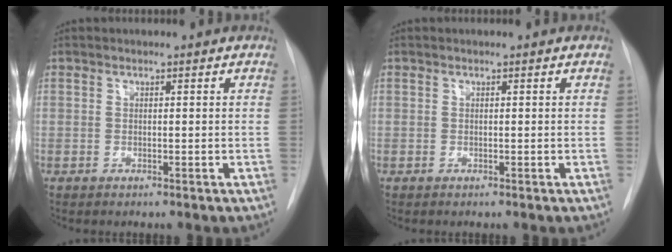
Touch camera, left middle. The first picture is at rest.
{"total": 0.0}